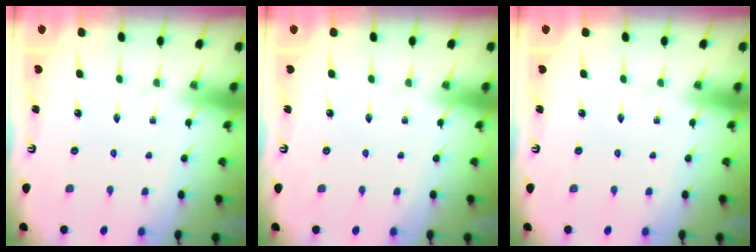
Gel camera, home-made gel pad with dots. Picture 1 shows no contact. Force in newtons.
{"total": 0.0}
{"total": 0.0}